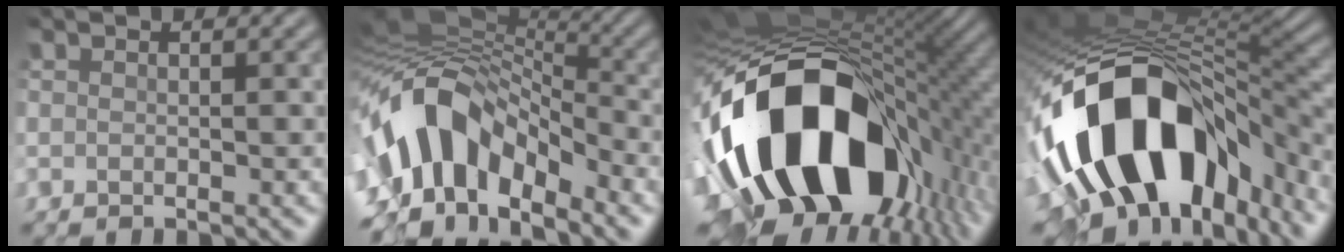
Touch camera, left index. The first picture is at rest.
{"total": 11.2, "force": [-4.7, 6.7, 7.7], "torque": [-0.130, 0.022, -0.094]}
{"total": 20.1, "force": [-4.3, 12.2, 15.4], "torque": [-0.291, -0.023, -0.061]}
{"total": 15.8, "force": [-4.9, 9.0, 12.0], "torque": [-0.211, 0.003, -0.075]}